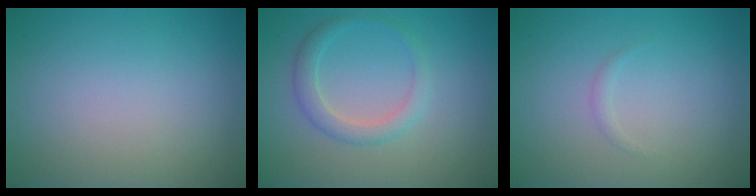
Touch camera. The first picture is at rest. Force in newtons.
{"total": 2.2, "press": 2.2, "slide": 0.2}
{"total": 0.5, "press": 0.5, "slide": 0.0}